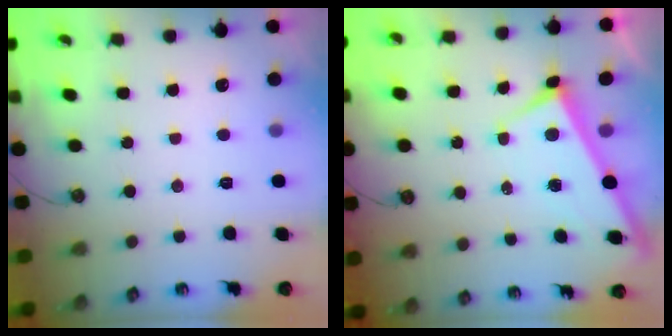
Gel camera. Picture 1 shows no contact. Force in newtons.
{"total": 3.6, "press": 3.6, "slide": 0.2}